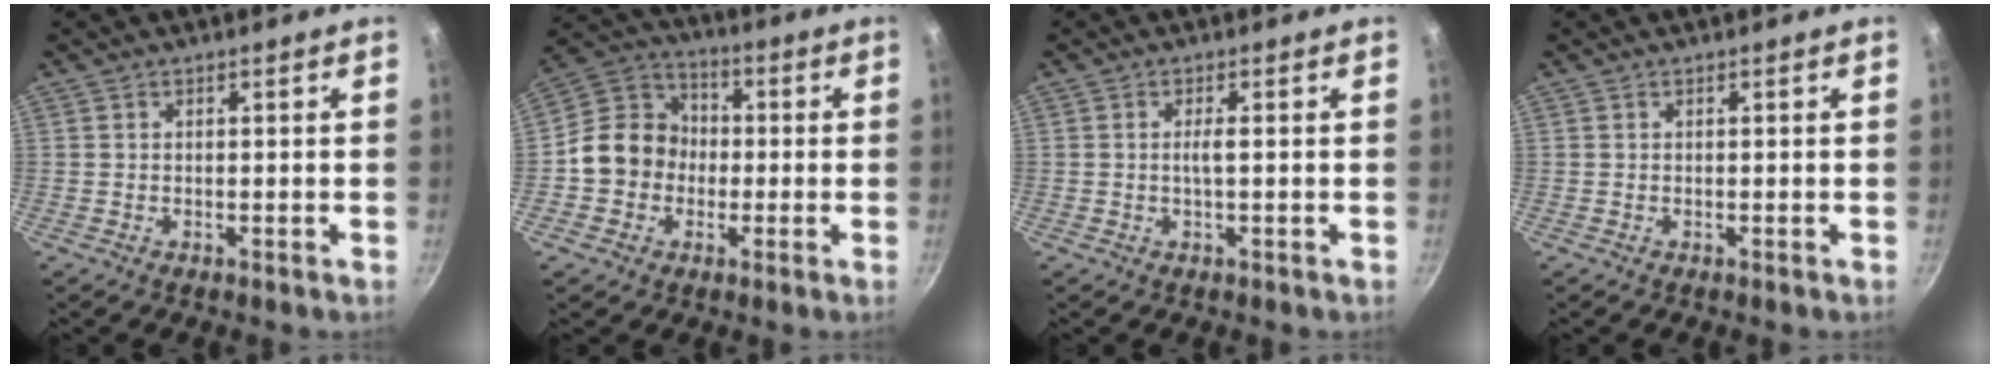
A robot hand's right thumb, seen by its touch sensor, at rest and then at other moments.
{"total": 11.6, "force": [-1.7, 10.3, 5.1], "torque": [-0.051, 0.035, -0.049]}
{"total": 1.9, "force": [0.0, 0.2, 1.8], "torque": [-0.042, 0.001, -0.002]}
{"total": 0.0}